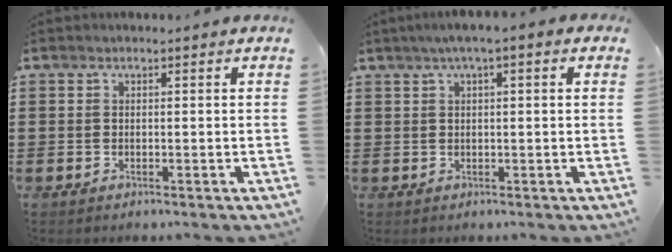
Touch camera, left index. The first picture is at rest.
{"total": 2.1, "force": [0.5, 0.2, 2.1], "torque": [-0.040, 0.002, 0.007]}